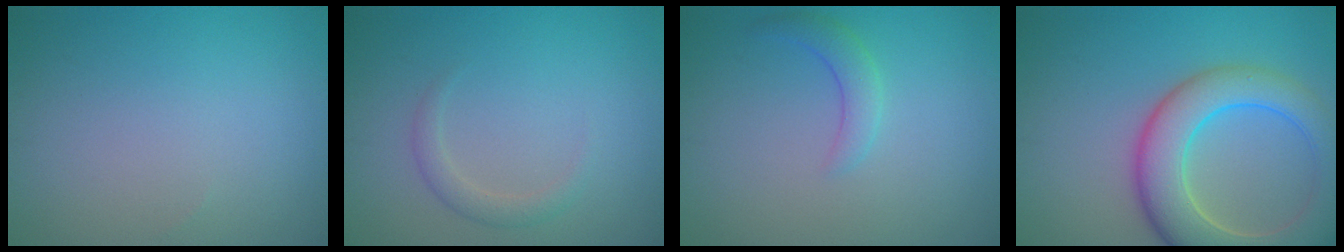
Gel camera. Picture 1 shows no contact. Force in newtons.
{"total": 1.6, "press": 1.6, "slide": 0.1}
{"total": 1.9, "press": 1.9, "slide": 0.1}
{"total": 8.7, "press": 8.7, "slide": 0.5}